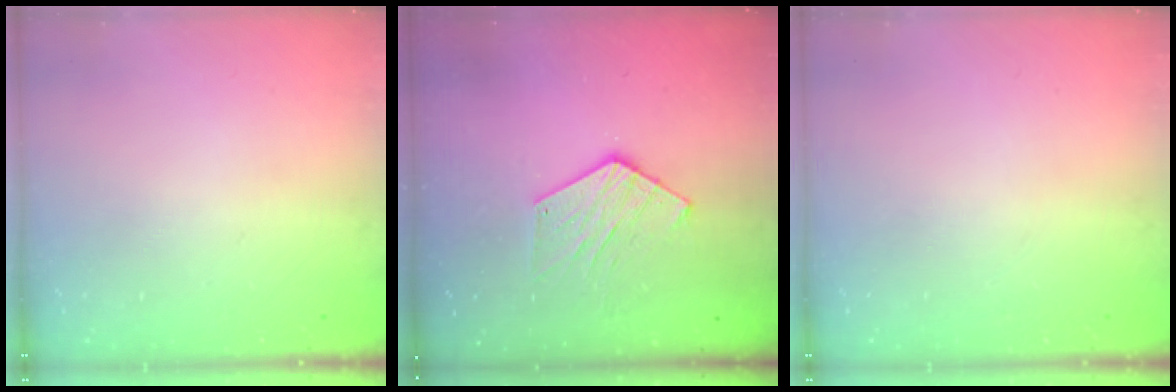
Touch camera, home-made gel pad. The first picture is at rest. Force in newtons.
{"total": 9.6, "press": 9.6, "slide": 0.3}
{"total": 0.0}